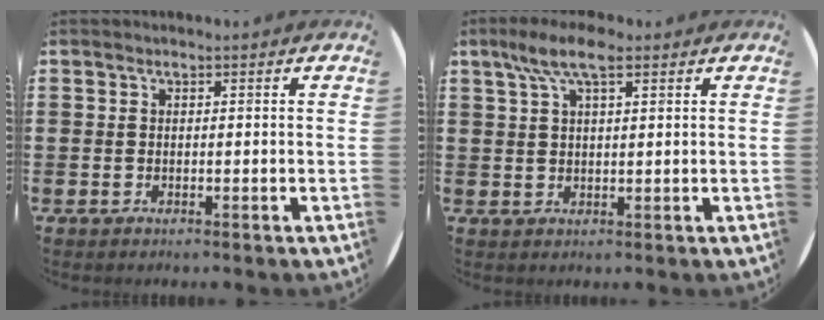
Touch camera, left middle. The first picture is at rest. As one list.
[{"total": 6.1, "force": [3.5, 1.9, 4.5], "torque": [-0.089, 0.008, 0.060]}]